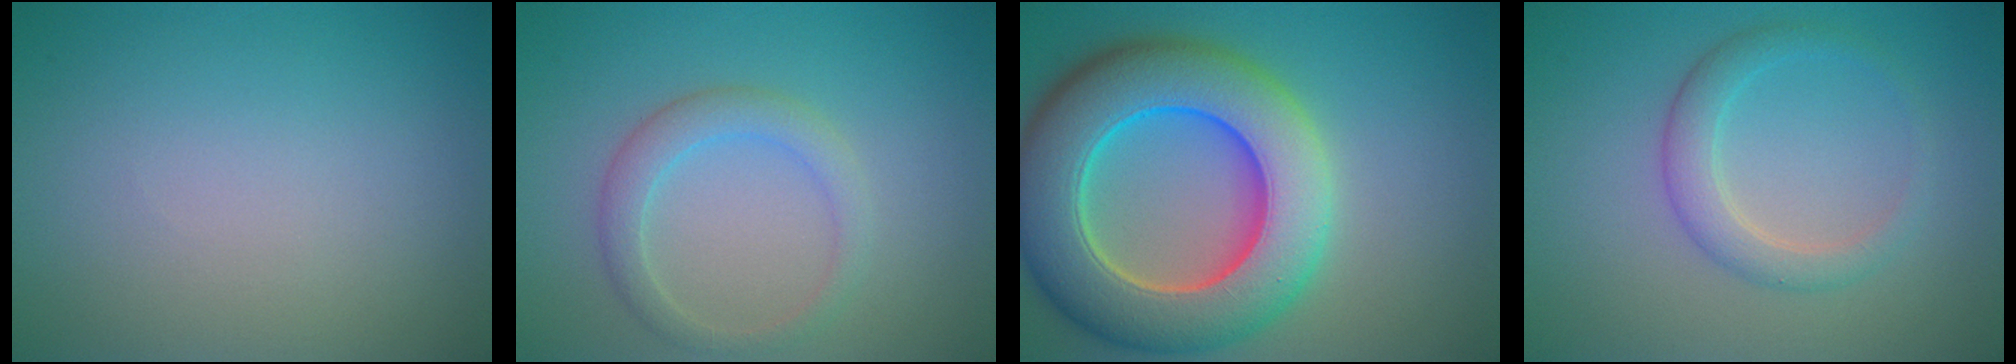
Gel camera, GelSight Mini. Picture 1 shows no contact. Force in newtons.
{"total": 2.6, "press": 2.6, "slide": 0.3}
{"total": 12.2, "press": 12.1, "slide": 0.9}
{"total": 2.6, "press": 2.6, "slide": 0.1}